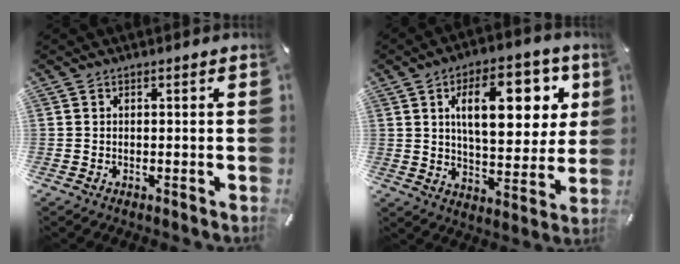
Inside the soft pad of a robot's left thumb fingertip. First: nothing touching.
{"total": 18.9, "force": [6.7, 9.3, 15.0], "torque": [-0.214, -0.005, 0.103]}